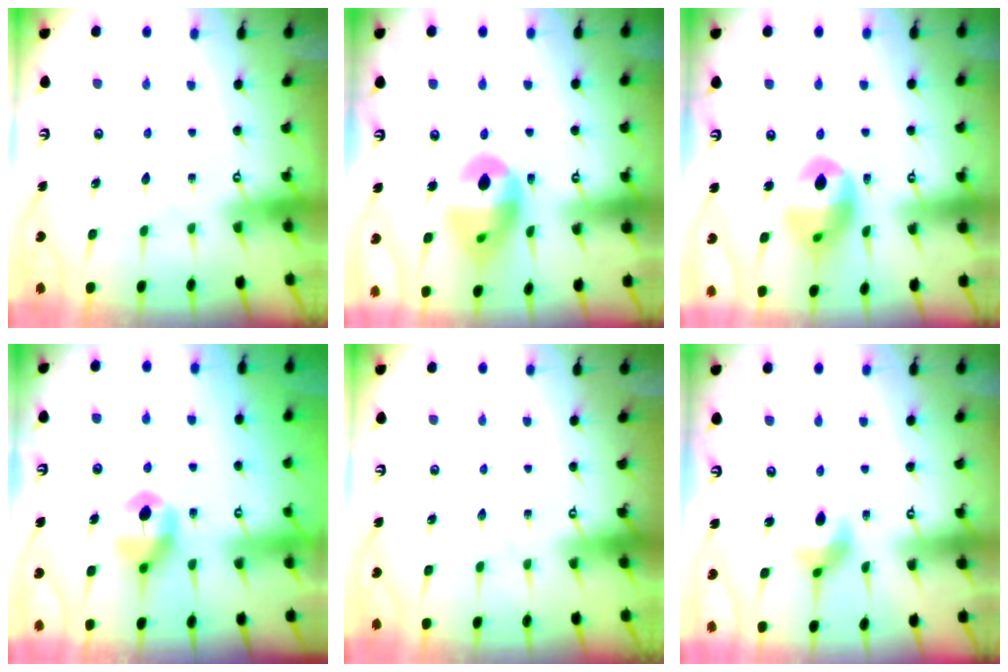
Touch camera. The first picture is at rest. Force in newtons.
{"total": 15.0, "press": 14.9, "slide": 1.9}
{"total": 13.6, "press": 13.5, "slide": 1.7}
{"total": 7.4, "press": 7.4, "slide": 0.5}
{"total": 0.0}
{"total": 6.5, "press": 6.5, "slide": 0.6}